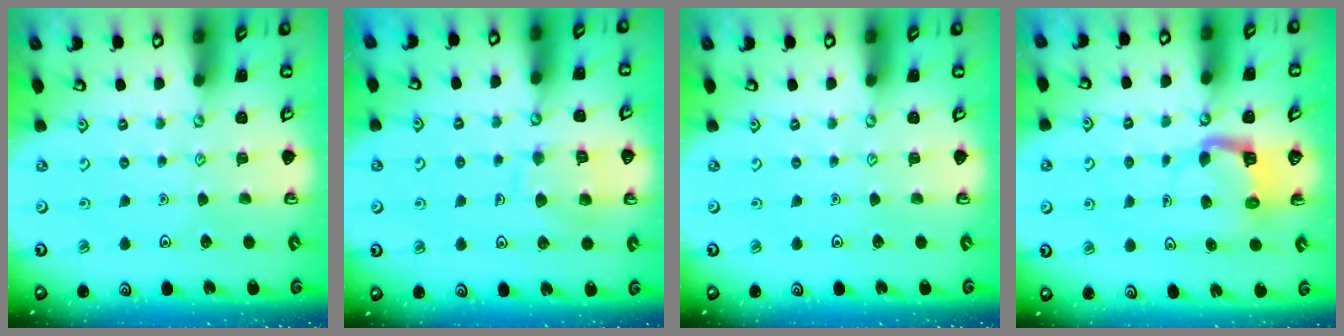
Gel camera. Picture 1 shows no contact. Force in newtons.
{"total": 10.7, "press": 10.7, "slide": 0.9}
{"total": 0.0}
{"total": 5.0, "press": 5.0, "slide": 0.4}